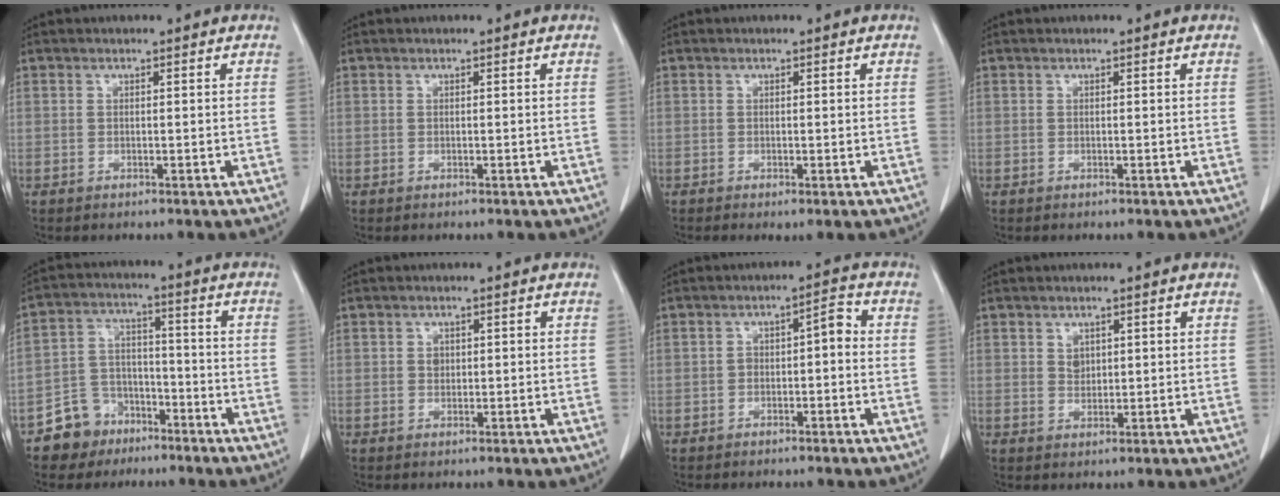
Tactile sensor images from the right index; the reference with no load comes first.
{"total": 0.0}
{"total": 1.2, "force": [-0.4, 0.2, 1.2], "torque": [-0.019, -0.004, -0.002]}
{"total": 0.0}
{"total": 8.0, "force": [-5.3, 5.8, 1.0], "torque": [-0.020, 0.018, -0.091]}
{"total": 1.2, "force": [0.2, 1.0, 0.7], "torque": [-0.008, 0.005, 0.006]}
{"total": 3.5, "force": [-0.6, 1.5, 3.2], "torque": [-0.043, 0.025, -0.008]}
{"total": 1.8, "force": [0.8, 1.4, 0.9], "torque": [-0.011, 0.000, 0.018]}